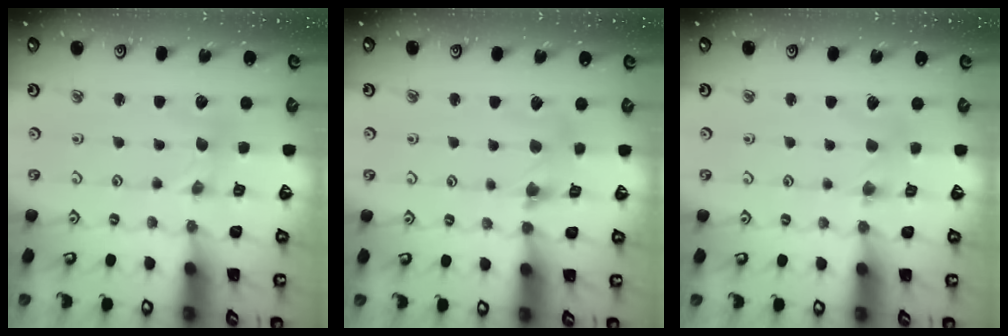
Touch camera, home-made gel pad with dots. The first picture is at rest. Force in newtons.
{"total": 4.9, "press": 4.8, "slide": 0.6}
{"total": 1.2, "press": 1.1, "slide": 0.3}